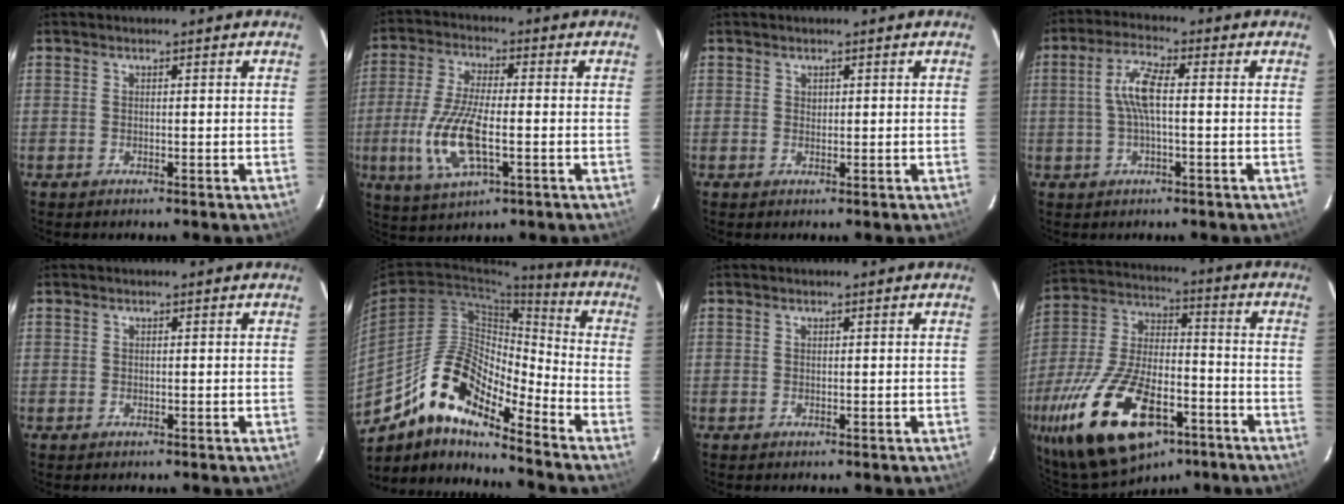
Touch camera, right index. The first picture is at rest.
{"total": 12.6, "force": [-3.0, 4.4, 11.5], "torque": [-0.248, -0.009, -0.056]}
{"total": 0.5, "force": [0.3, 0.4, 0.1], "torque": [-0.001, 0.002, 0.006]}
{"total": 6.5, "force": [0.0, 1.6, 6.3], "torque": [-0.130, 0.012, -0.001]}
{"total": 0.6, "force": [-0.1, 0.5, -0.2], "torque": [0.006, -0.001, -0.002]}
{"total": 15.5, "force": [-11.1, 4.2, 9.9], "torque": [-0.169, 0.003, -0.217]}
{"total": 0.0}
{"total": 23.9, "force": [-13.4, 11.2, 16.2], "torque": [-0.331, -0.021, -0.221]}